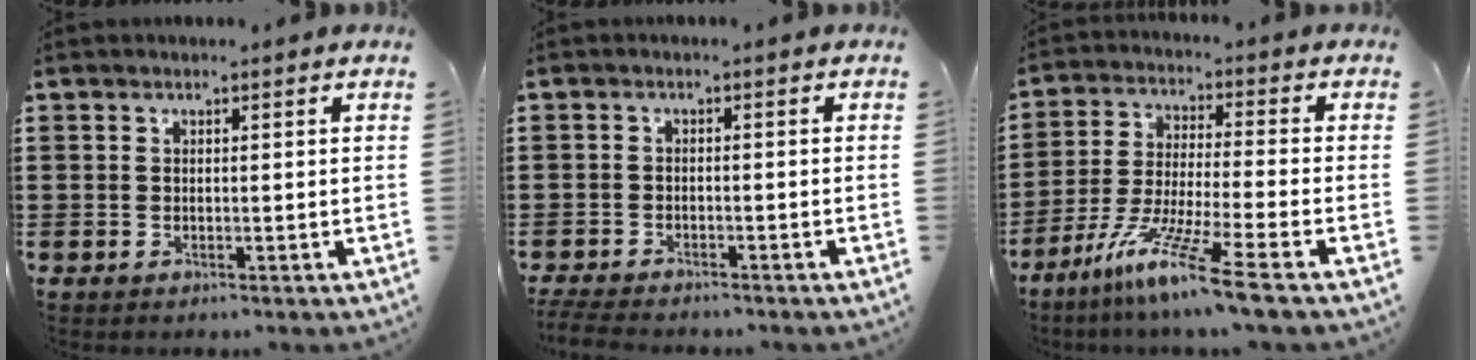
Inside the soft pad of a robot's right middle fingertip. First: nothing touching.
{"total": 2.5, "force": [-2.5, 0.2, 0.3], "torque": [-0.016, -0.004, -0.055]}
{"total": 10.7, "force": [-7.6, -0.3, 7.6], "torque": [-0.153, -0.006, -0.154]}